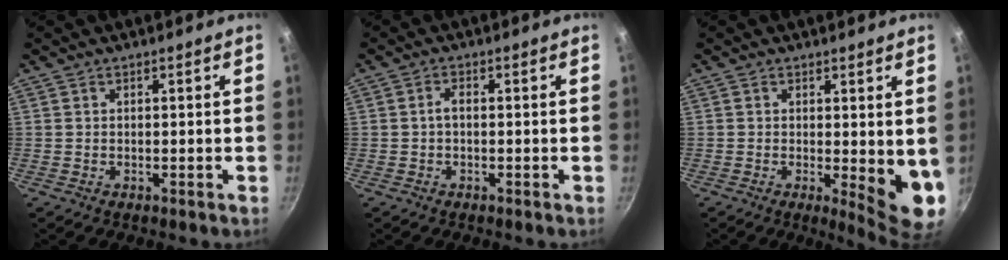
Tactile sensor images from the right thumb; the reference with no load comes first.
{"total": 1.6, "force": [-0.3, 0.8, 1.3], "torque": [-0.027, 0.010, -0.007]}
{"total": 8.3, "force": [-0.1, 2.7, 7.8], "torque": [-0.091, -0.019, 0.002]}